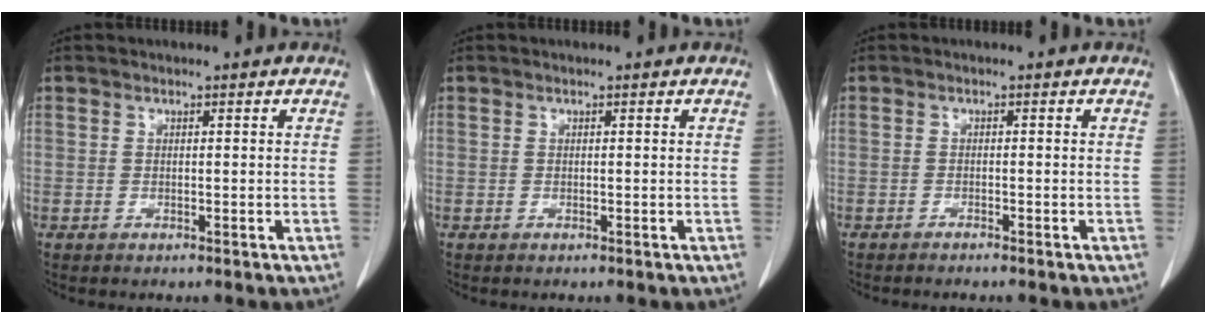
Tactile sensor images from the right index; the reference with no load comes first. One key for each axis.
{"total": 0.0}
{"total": 1.9, "fx": -1.6, "fy": -0.1, "fz": 0.9, "tx": -0.013, "ty": 0.001, "tz": -0.020}